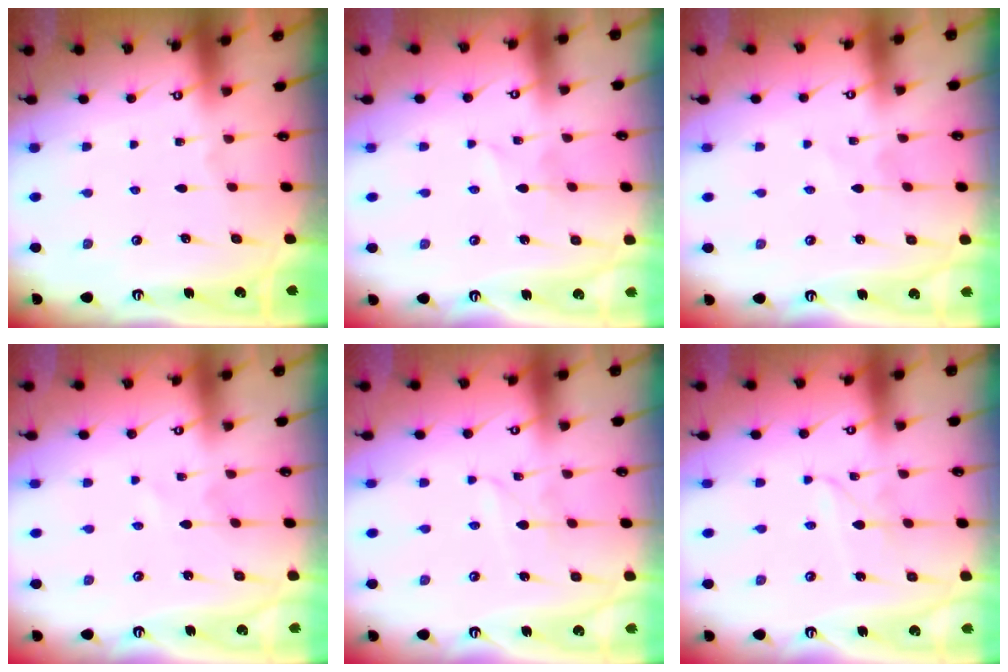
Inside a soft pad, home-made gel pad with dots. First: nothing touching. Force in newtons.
{"total": 1.9, "press": 1.9, "slide": 0.2}
{"total": 1.1, "press": 1.1, "slide": 0.1}
{"total": 1.0, "press": 1.0, "slide": 0.2}
{"total": 2.3, "press": 2.3, "slide": 0.3}
{"total": 2.3, "press": 2.3, "slide": 0.2}